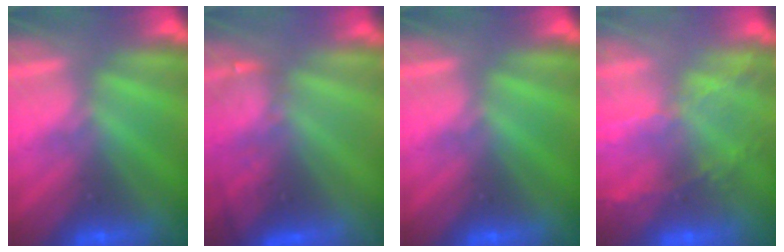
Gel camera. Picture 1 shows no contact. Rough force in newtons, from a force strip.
{"total": 2.9}
{"total": 0.0}
{"total": 7.6}